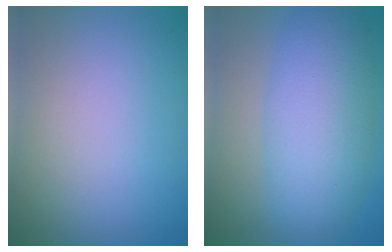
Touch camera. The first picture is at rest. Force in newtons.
{"total": 7.4, "press": 7.4, "slide": 0.2}